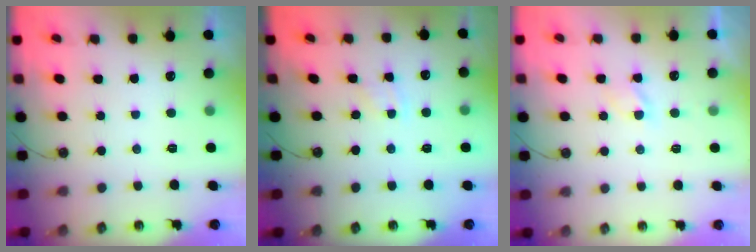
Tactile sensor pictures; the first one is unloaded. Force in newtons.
{"total": 2.0, "press": 2.0, "slide": 0.4}
{"total": 2.9, "press": 2.8, "slide": 0.6}